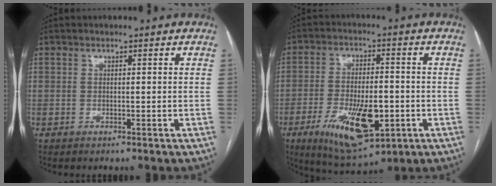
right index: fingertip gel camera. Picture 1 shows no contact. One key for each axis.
{"total": 13.9, "fx": -4.8, "fy": 5.1, "fz": 12.0, "tx": -0.216, "ty": -0.011, "tz": -0.066}